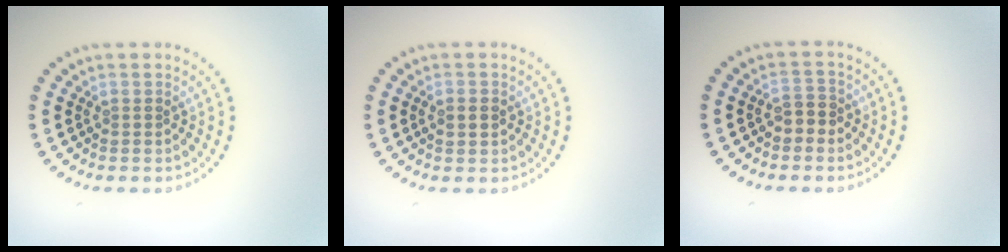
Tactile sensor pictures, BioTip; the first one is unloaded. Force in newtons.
{"total": 2.1, "press": 2.1, "slide": 0.2}
{"total": 1.8, "press": 1.6, "slide": 0.7}